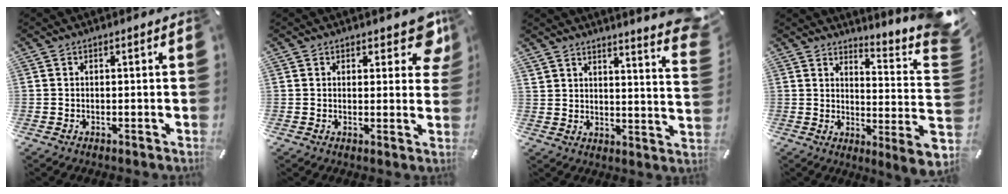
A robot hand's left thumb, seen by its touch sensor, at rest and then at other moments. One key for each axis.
{"total": 7.1, "fx": 4.4, "fy": 3.6, "fz": 4.3, "tx": -0.028, "ty": -0.029, "tz": 0.069}
{"total": 6.5, "fx": 5.8, "fy": 1.3, "fz": 2.6, "tx": -0.041, "ty": -0.058, "tz": 0.099}
{"total": 10.7, "fx": 3.4, "fy": -1.3, "fz": 10.0, "tx": -0.141, "ty": -0.085, "tz": 0.037}